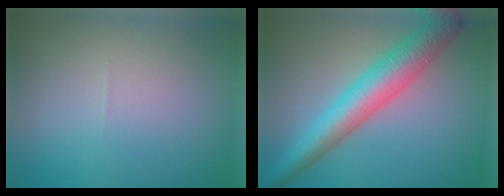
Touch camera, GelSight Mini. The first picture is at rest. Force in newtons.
{"total": 6.9, "press": 6.9, "slide": 0.2}